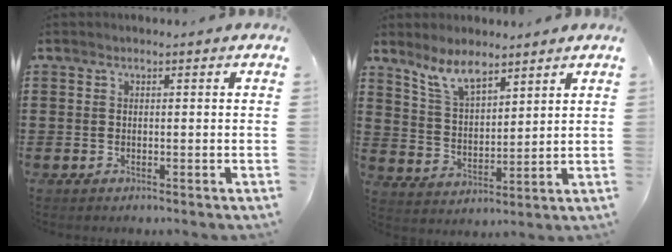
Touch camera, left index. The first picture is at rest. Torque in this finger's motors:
{"motor_torque": [2.14, 0.00, -0.01, -0.01]}